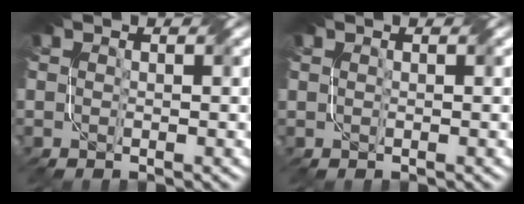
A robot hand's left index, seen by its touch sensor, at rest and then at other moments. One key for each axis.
{"total": 0.0}